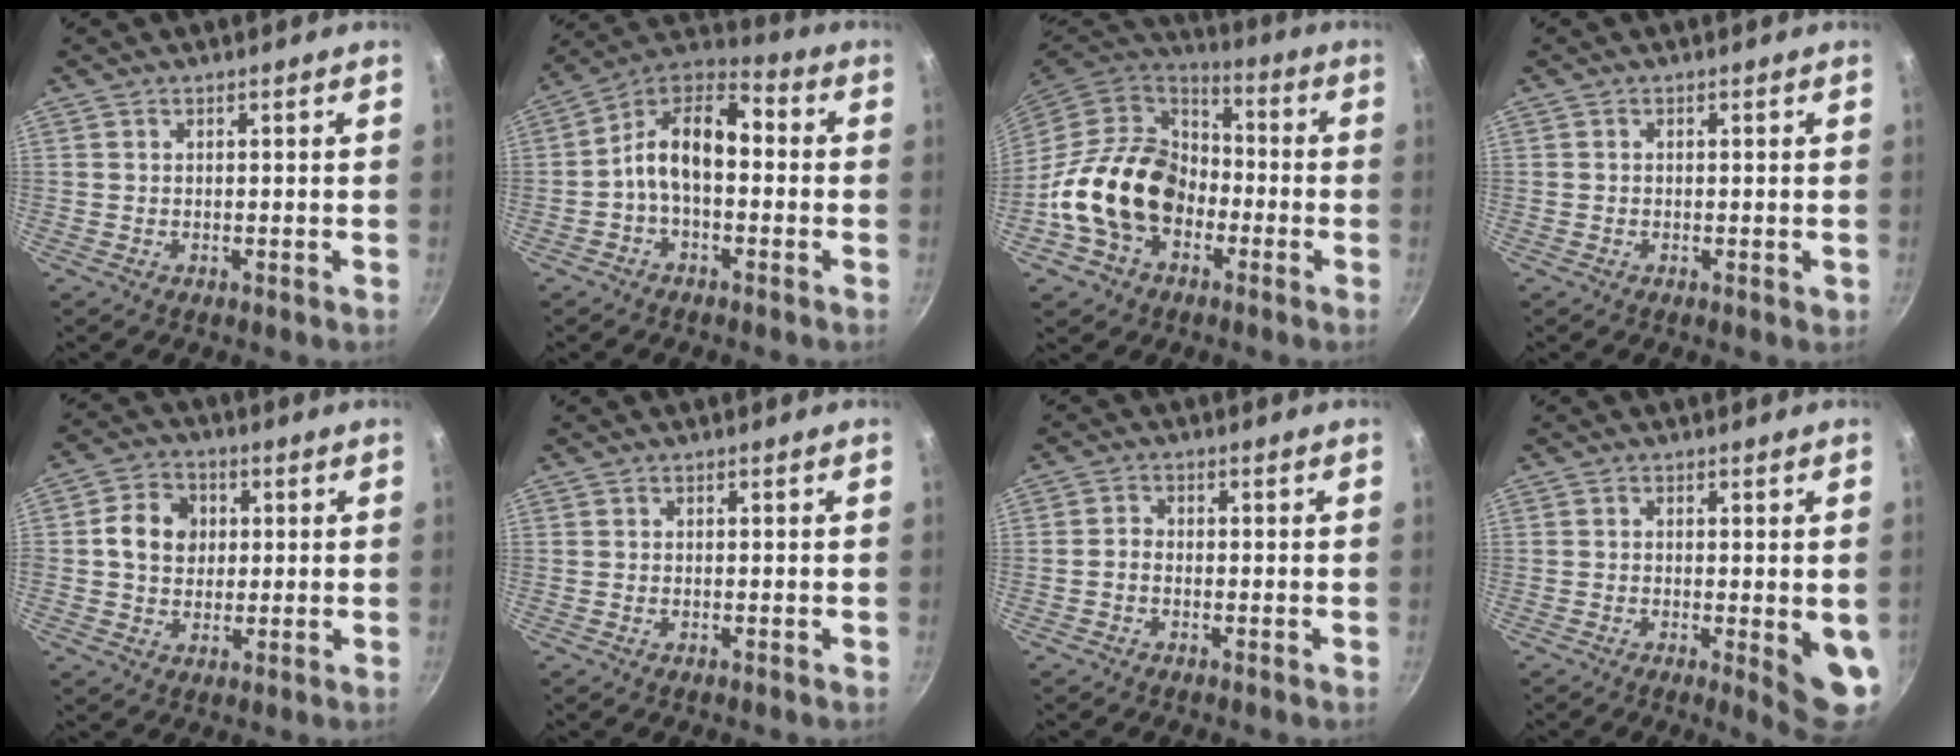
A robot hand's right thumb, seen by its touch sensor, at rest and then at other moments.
{"total": 12.5, "force": [-0.9, 7.4, 10.0], "torque": [-0.159, 0.048, -0.038]}
{"total": 19.6, "force": [-5.2, 14.7, 11.9], "torque": [-0.191, 0.053, -0.103]}
{"total": 1.0, "force": [-0.4, 0.6, 0.7], "torque": [-0.008, 0.003, -0.007]}
{"total": 8.2, "force": [1.3, 6.9, 4.1], "torque": [-0.045, 0.006, 0.010]}
{"total": 0.0}
{"total": 1.9, "force": [-0.9, 1.4, 0.9], "torque": [-0.015, 0.015, -0.021]}
{"total": 6.7, "force": [-0.9, 1.8, 6.4], "torque": [-0.073, -0.012, -0.009]}